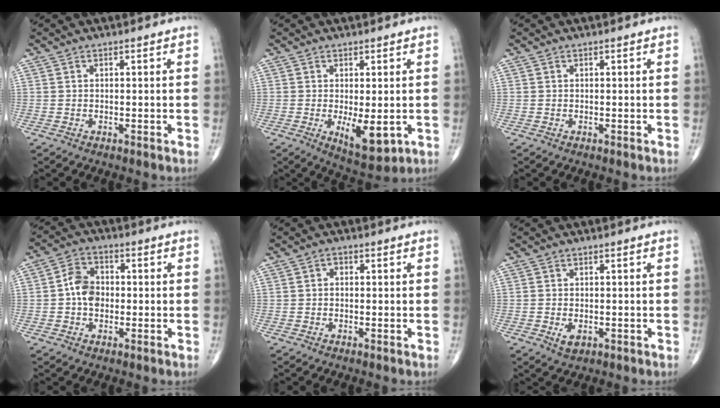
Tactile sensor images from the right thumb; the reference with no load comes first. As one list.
[{"total": 7.4, "force": [-1.4, 3.0, 6.6], "torque": [-0.090, -0.020, -0.010]}, {"total": 0.0}, {"total": 6.2, "force": [-0.5, 4.7, 4.0], "torque": [-0.054, 0.017, -0.019]}, {"total": 1.1, "force": [0.0, 0.9, 0.7], "torque": [-0.003, 0.004, -0.006]}, {"total": 2.6, "force": [-0.8, 1.5, 1.9], "torque": [-0.030, -0.002, -0.011]}]